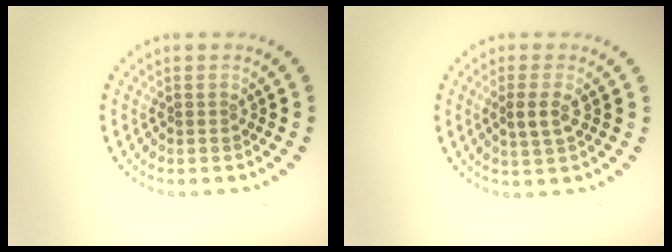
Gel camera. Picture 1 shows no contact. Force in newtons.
{"total": 2.0, "press": 1.9, "slide": 0.7}